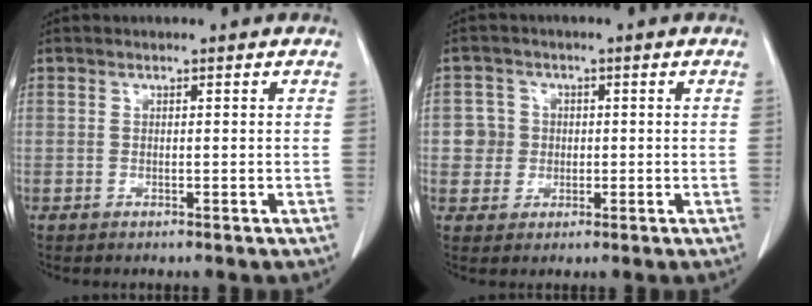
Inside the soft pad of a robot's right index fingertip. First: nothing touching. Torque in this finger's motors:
{"motor_torque": [0.20, 0.12, 0.12, 0.01]}